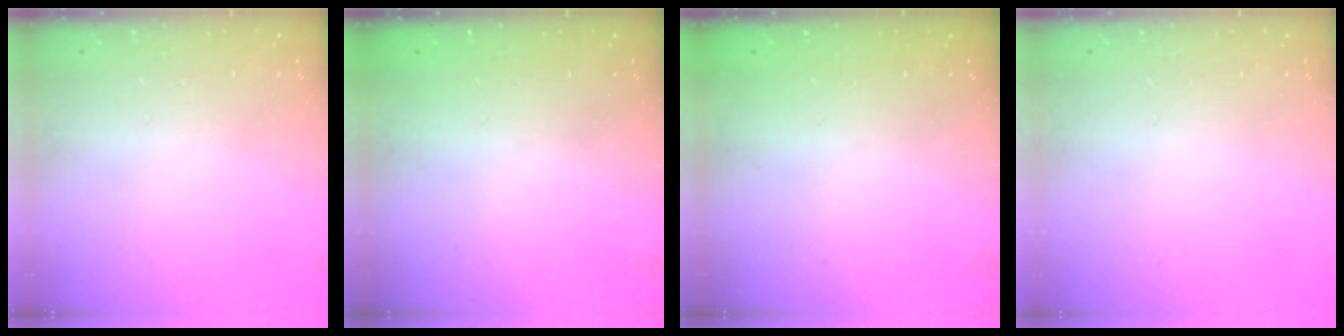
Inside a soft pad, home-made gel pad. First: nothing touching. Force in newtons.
{"total": 2.6, "press": 2.4, "slide": 0.8}
{"total": 2.3, "press": 2.2, "slide": 0.8}
{"total": 0.0}